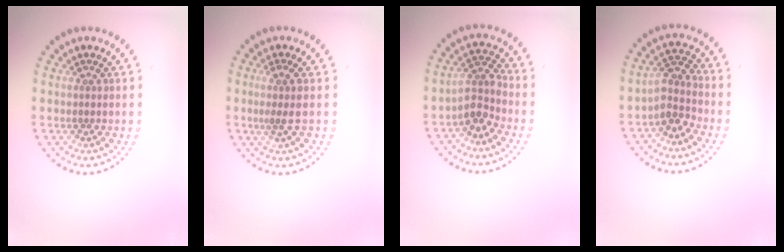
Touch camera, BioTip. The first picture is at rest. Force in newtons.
{"total": 1.9, "press": 1.5, "slide": 1.2}
{"total": 2.8, "press": 2.2, "slide": 1.7}
{"total": 2.7, "press": 2.1, "slide": 1.7}